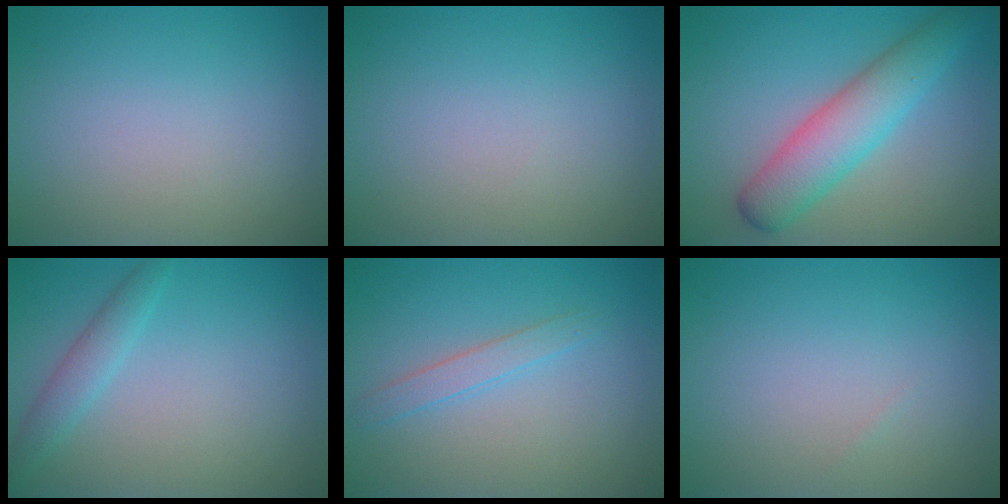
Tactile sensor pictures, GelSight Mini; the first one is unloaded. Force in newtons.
{"total": 0.0}
{"total": 5.6, "press": 5.6, "slide": 0.2}
{"total": 2.0, "press": 2.0, "slide": 0.1}
{"total": 1.6, "press": 1.6, "slide": 0.2}
{"total": 0.0}